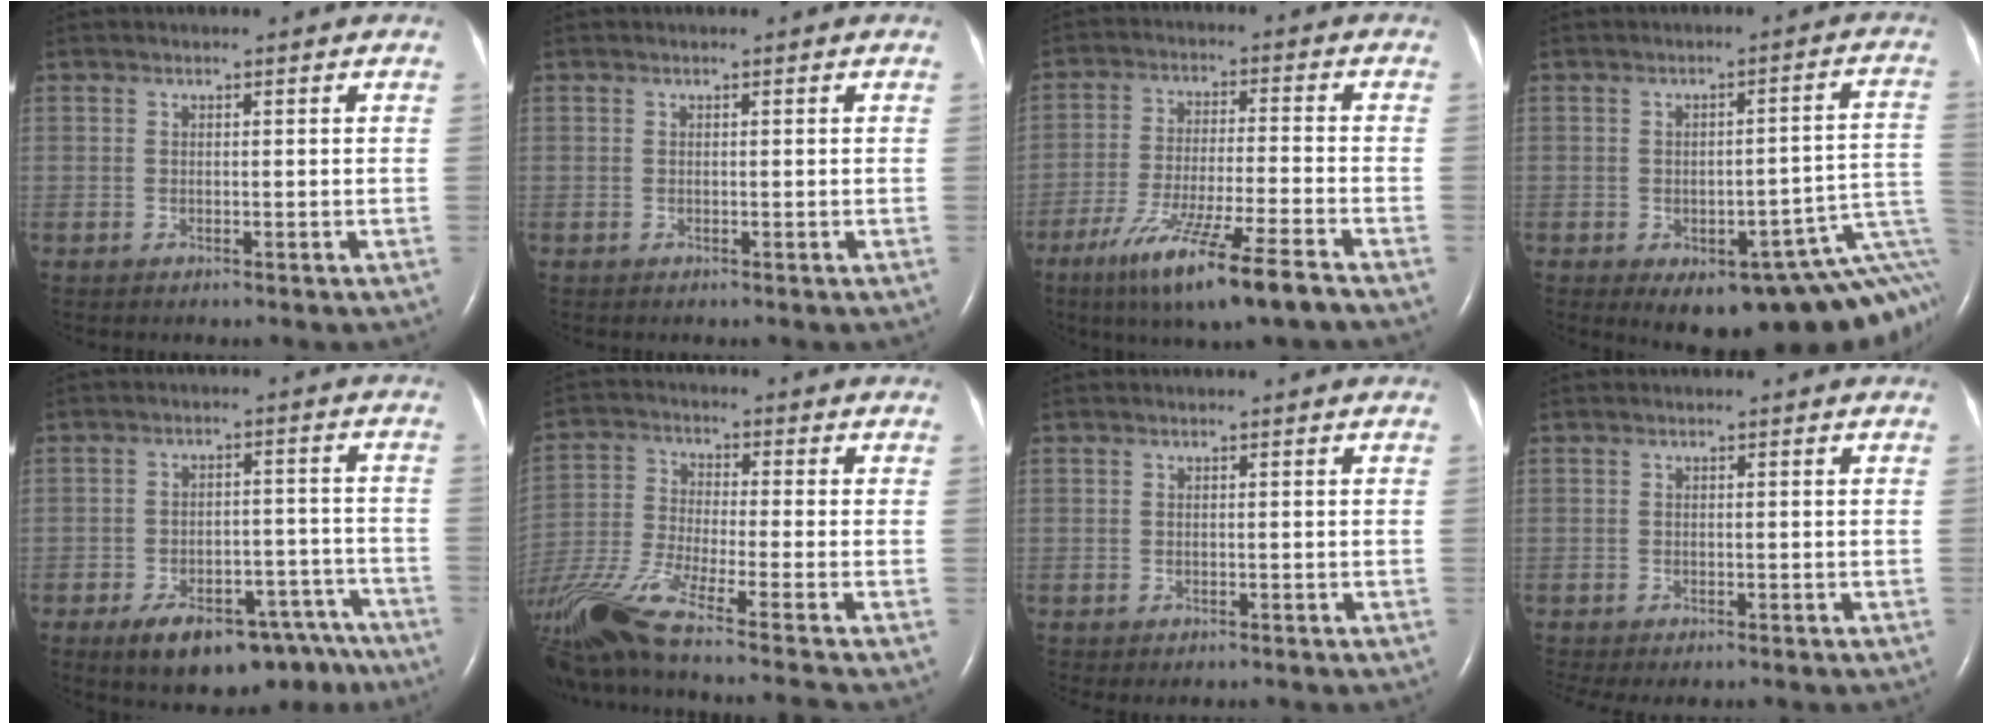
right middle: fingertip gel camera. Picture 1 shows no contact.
{"total": 0.0}
{"total": 13.1, "force": [-8.5, -0.1, 10.0], "torque": [-0.191, -0.041, -0.150]}
{"total": 17.8, "force": [-8.7, 6.0, 14.2], "torque": [-0.088, 0.035, -0.095]}
{"total": 16.2, "force": [-12.2, 7.3, 7.8], "torque": [-0.073, 0.034, -0.162]}
{"total": 18.9, "force": [-15.2, -1.4, 11.2], "torque": [-0.253, -0.038, -0.276]}
{"total": 0.9, "force": [-0.8, 0.5, 0.3], "torque": [-0.008, -0.002, -0.009]}
{"total": 3.8, "force": [-3.1, 1.2, 1.8], "torque": [-0.025, -0.005, -0.043]}